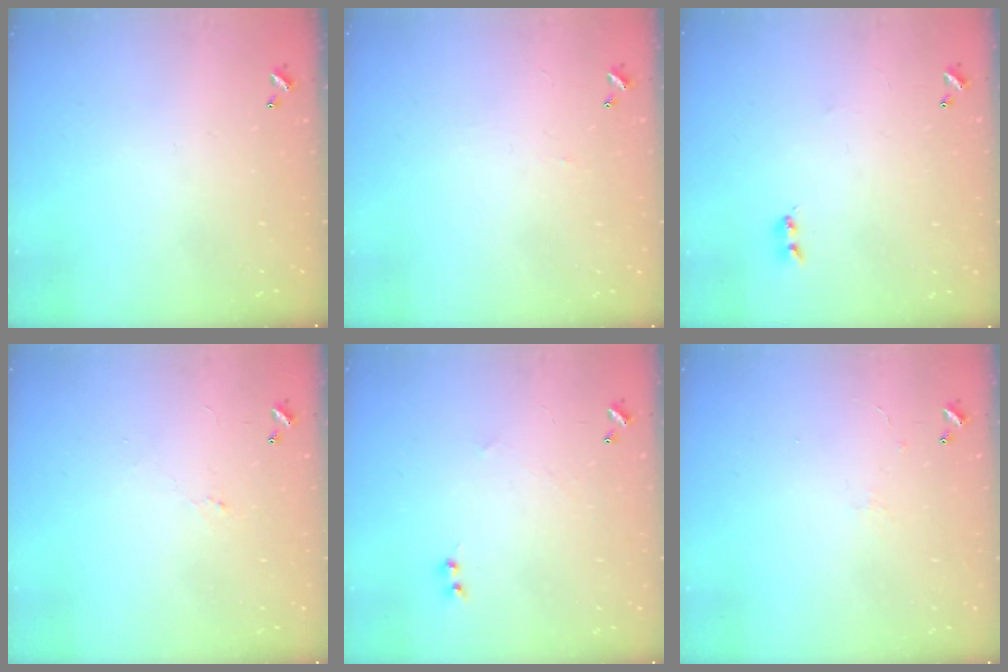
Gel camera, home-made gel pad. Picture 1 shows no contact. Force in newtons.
{"total": 0.5, "press": 0.3, "slide": 0.4}
{"total": 2.2, "press": 2.1, "slide": 0.6}
{"total": 0.7, "press": 0.4, "slide": 0.6}
{"total": 1.1, "press": 0.9, "slide": 0.6}
{"total": 0.9, "press": 0.7, "slide": 0.5}